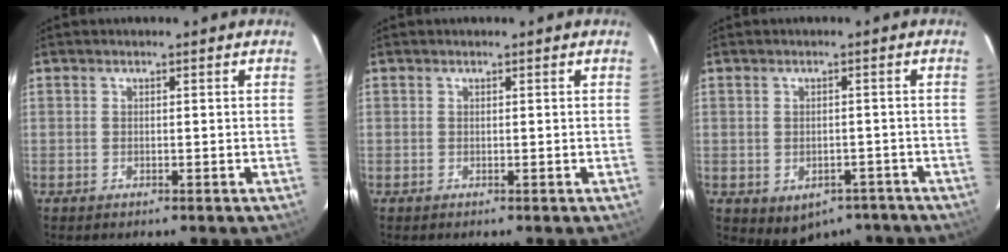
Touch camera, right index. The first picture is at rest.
{"total": 0.0}
{"total": 7.0, "force": [-4.5, 4.9, 2.3], "torque": [-0.028, 0.015, -0.050]}